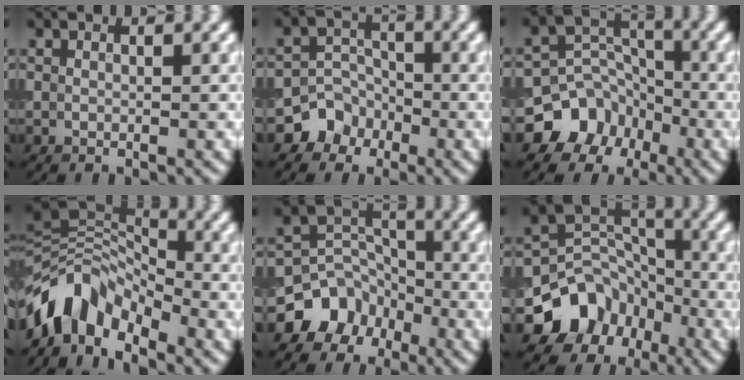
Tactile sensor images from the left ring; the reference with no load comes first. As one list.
[{"total": 3.3, "force": [-2.0, 2.6, 0.3], "torque": [0.014, 0.013, -0.037]}, {"total": 7.6, "force": [-4.5, 6.0, 1.3], "torque": [-0.001, 0.007, -0.093]}, {"total": 6.4, "force": [-3.9, 3.8, 3.4], "torque": [-0.047, 0.006, -0.084]}, {"total": 6.5, "force": [-4.0, 4.9, 1.3], "torque": [-0.005, 0.010, -0.078]}, {"total": 7.6, "force": [-4.0, 6.1, 2.3], "torque": [-0.026, 0.009, -0.074]}]